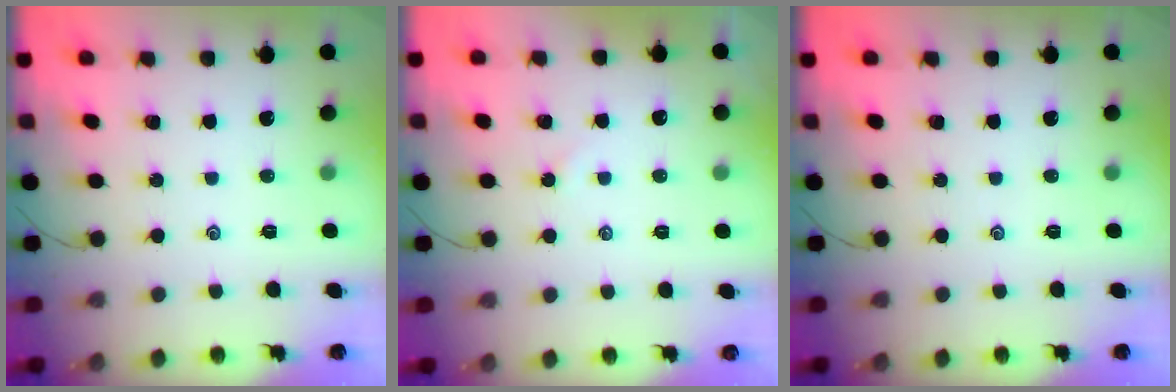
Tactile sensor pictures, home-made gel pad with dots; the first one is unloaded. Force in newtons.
{"total": 1.3, "press": 1.3, "slide": 0.3}
{"total": 0.0}